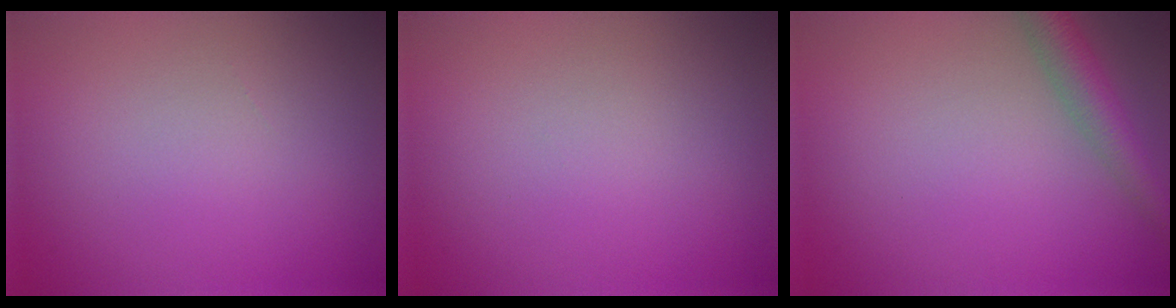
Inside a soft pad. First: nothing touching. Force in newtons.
{"total": 0.0}
{"total": 3.5, "press": 3.5, "slide": 0.1}